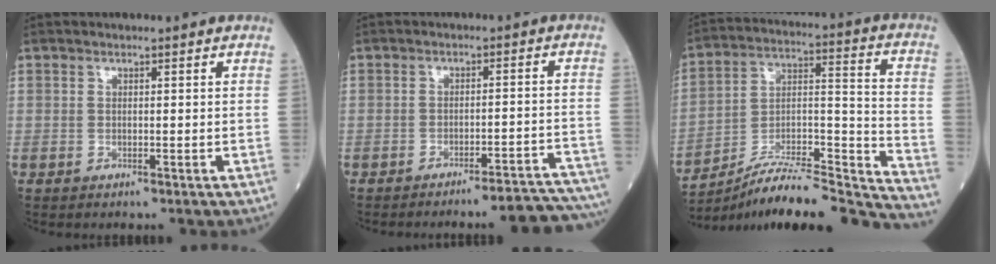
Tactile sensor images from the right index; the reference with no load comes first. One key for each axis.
{"total": 12.4, "fx": -11.9, "fy": -0.6, "fz": 3.1, "tx": -0.004, "ty": 0.010, "tz": -0.142}
{"total": 24.6, "fx": -22.9, "fy": 0.8, "fz": 9.1, "tx": -0.102, "ty": 0.018, "tz": -0.352}